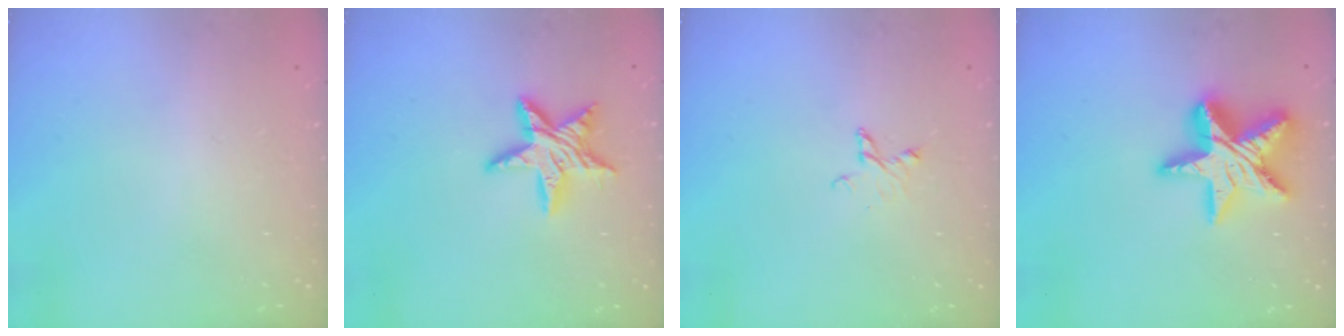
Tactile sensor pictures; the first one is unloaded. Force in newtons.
{"total": 12.0, "press": 12.0, "slide": 0.8}
{"total": 3.7, "press": 3.7, "slide": 0.3}
{"total": 17.6, "press": 17.5, "slide": 1.6}